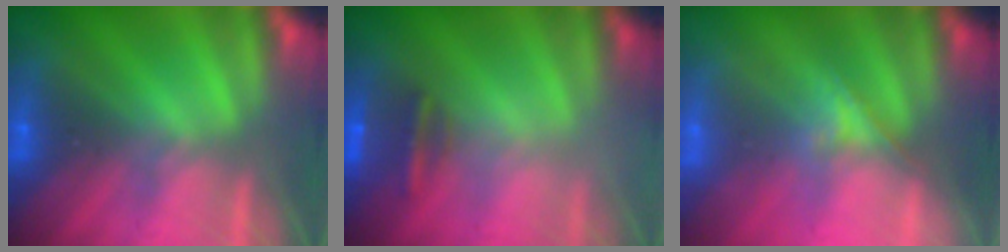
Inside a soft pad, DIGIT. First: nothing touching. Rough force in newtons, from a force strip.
{"total": 2.5}
{"total": 1.8}